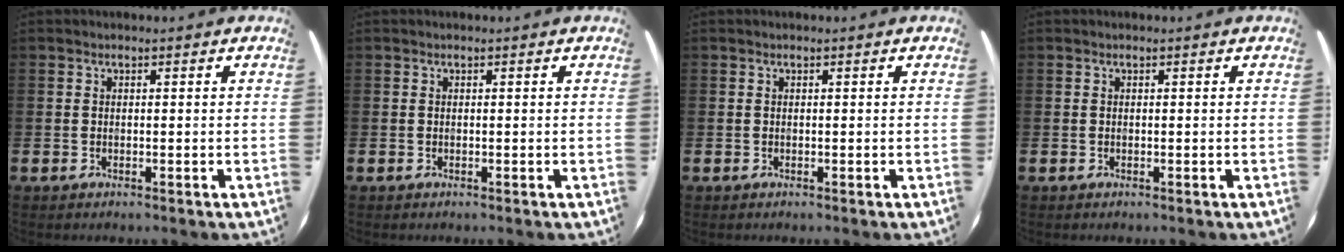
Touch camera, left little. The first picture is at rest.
{"total": 0.0}
{"total": 0.0}
{"total": 0.0}